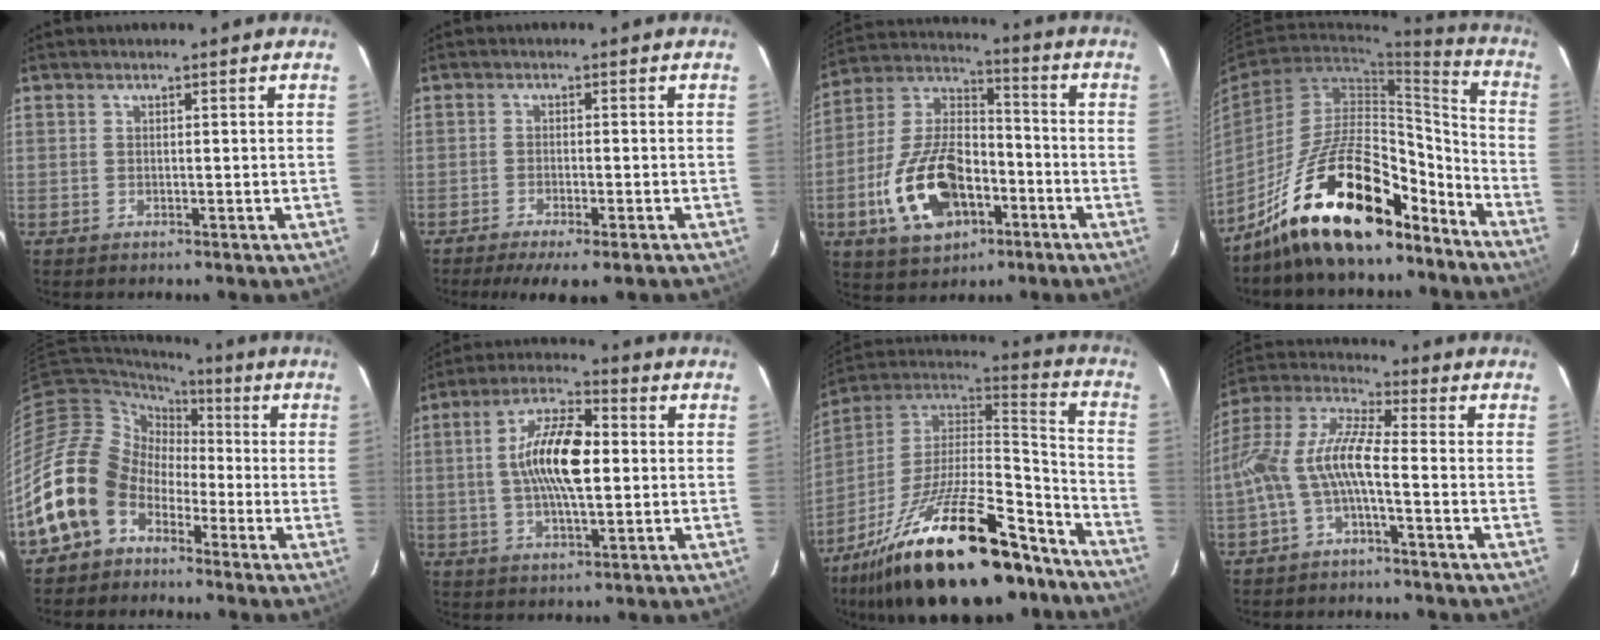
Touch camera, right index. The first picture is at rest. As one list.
[{"total": 8.0, "force": [-6.1, 1.3, 5.1], "torque": [-0.110, -0.031, -0.094]}, {"total": 18.5, "force": [-7.0, 10.5, 13.5], "torque": [-0.285, 0.012, -0.112]}, {"total": 21.2, "force": [-15.8, 7.5, 12.1], "torque": [-0.206, 0.021, -0.253]}, {"total": 16.5, "force": [-8.2, 12.7, 6.6], "torque": [-0.155, 0.025, -0.160]}, {"total": 12.6, "force": [0.6, 4.4, 11.8], "torque": [-0.221, 0.013, 0.006]}, {"total": 31.8, "force": [-21.2, 10.9, 21.0], "torque": [-0.363, -0.008, -0.327]}, {"total": 10.8, "force": [-3.0, 2.5, 10.1], "torque": [-0.221, 0.013, -0.061]}]